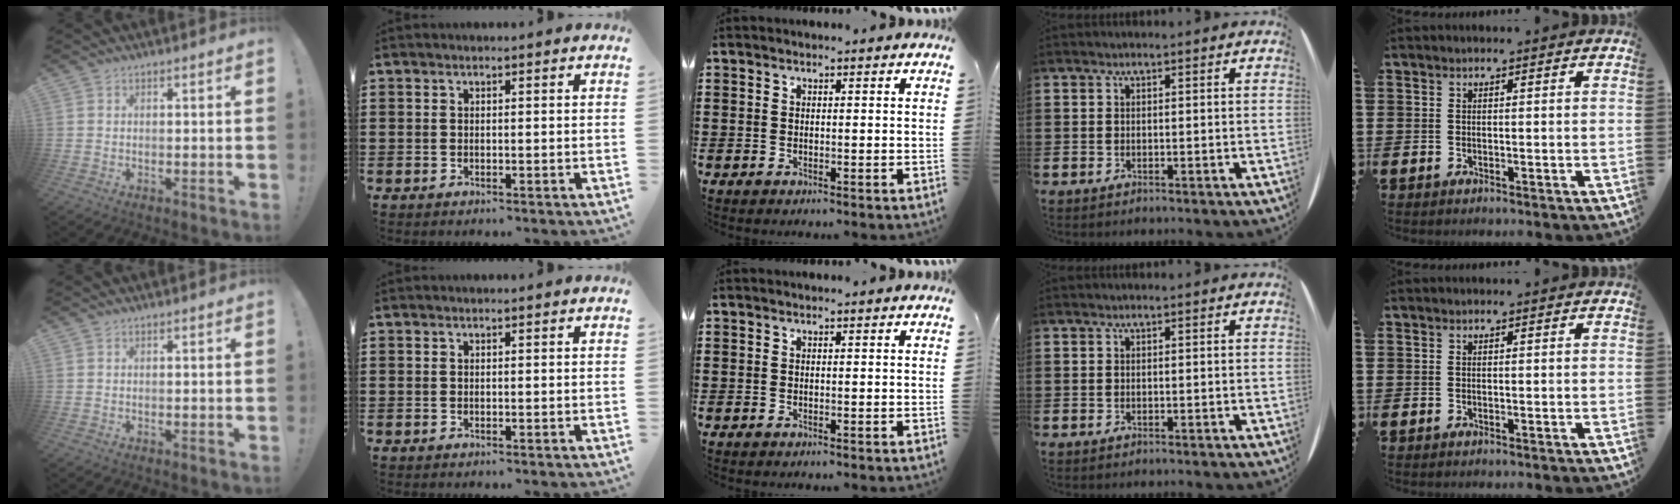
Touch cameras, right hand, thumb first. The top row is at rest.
{}